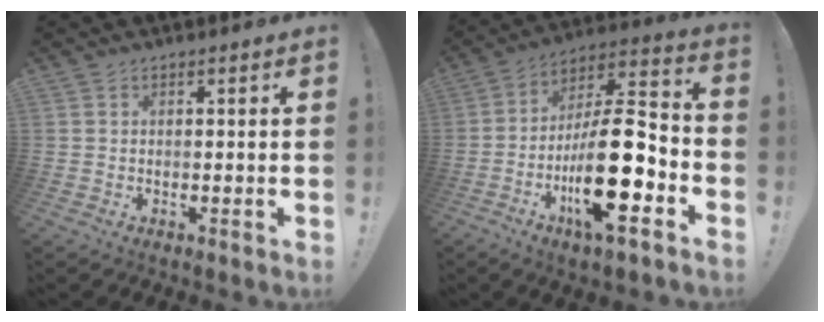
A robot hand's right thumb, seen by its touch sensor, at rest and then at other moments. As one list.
[{"total": 22.1, "force": [-7.5, 7.2, 19.5], "torque": [-0.353, 0.045, -0.118]}]